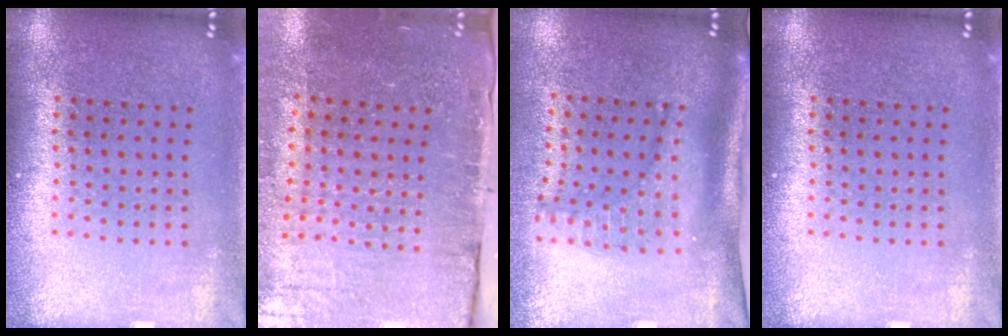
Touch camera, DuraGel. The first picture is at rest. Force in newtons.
{"total": 4.4, "press": 3.8, "slide": 2.2}
{"total": 1.6, "press": 1.3, "slide": 0.9}
{"total": 0.0}